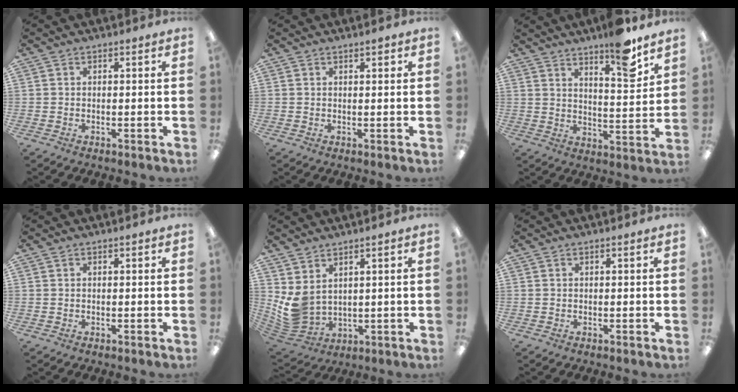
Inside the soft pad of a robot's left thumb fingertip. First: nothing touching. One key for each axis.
{"total": 0.9, "fx": 0.6, "fy": 0.4, "fz": 0.5, "tx": 0.000, "ty": -0.002, "tz": 0.010}
{"total": 11.2, "fx": 8.6, "fy": 2.2, "fz": 6.8, "tx": -0.081, "ty": -0.061, "tz": 0.140}
{"total": 0.0}
{"total": 7.6, "fx": 2.7, "fy": 5.5, "fz": 4.5, "tx": -0.122, "ty": -0.020, "tz": 0.053}
{"total": 0.0}